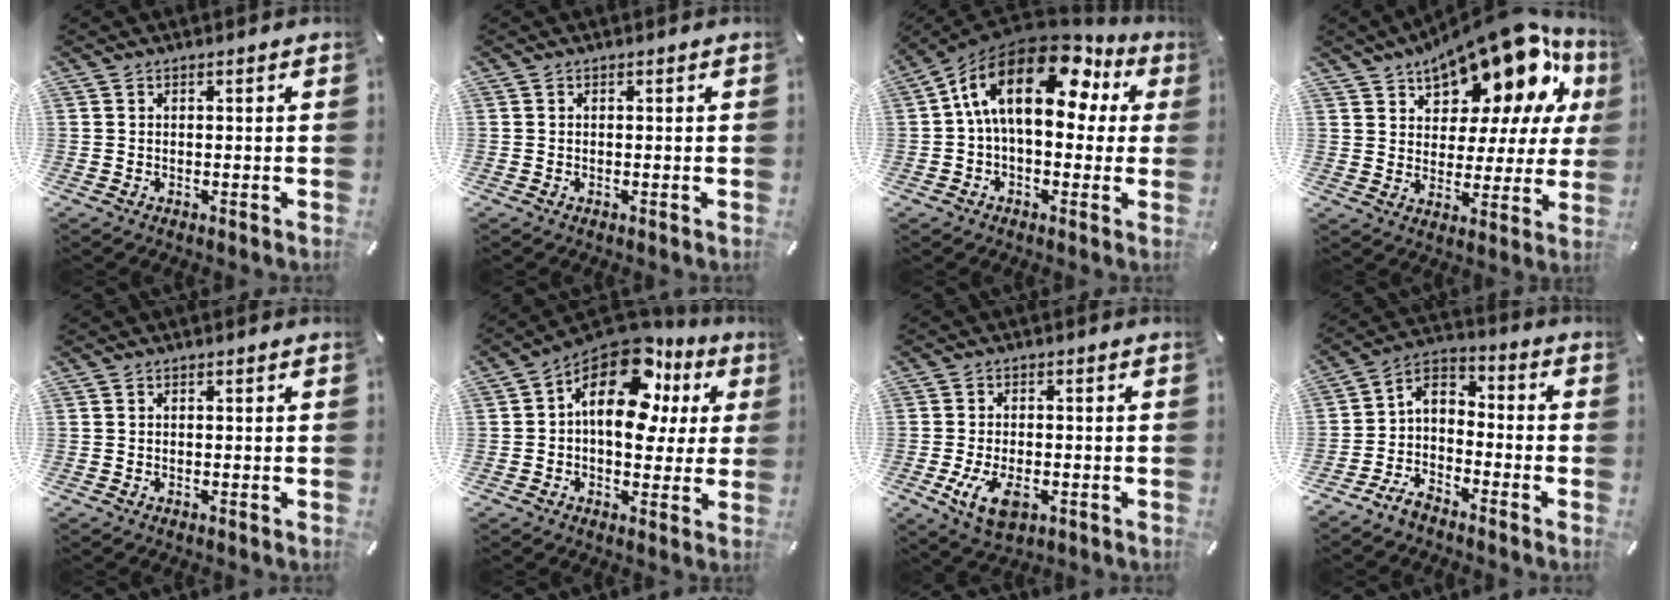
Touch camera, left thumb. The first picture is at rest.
{"total": 0.0}
{"total": 19.4, "force": [6.0, 10.6, 15.1], "torque": [-0.275, -0.025, 0.096]}
{"total": 18.0, "force": [13.8, 8.1, 8.3], "torque": [-0.139, -0.108, 0.235]}
{"total": 0.0}
{"total": 18.2, "force": [6.9, 10.7, 13.0], "torque": [-0.209, -0.042, 0.116]}
{"total": 7.7, "force": [-2.5, 4.4, 5.8], "torque": [-0.129, -0.006, -0.048]}
{"total": 5.6, "force": [-4.1, 3.3, 2.2], "torque": [-0.054, 0.009, -0.085]}